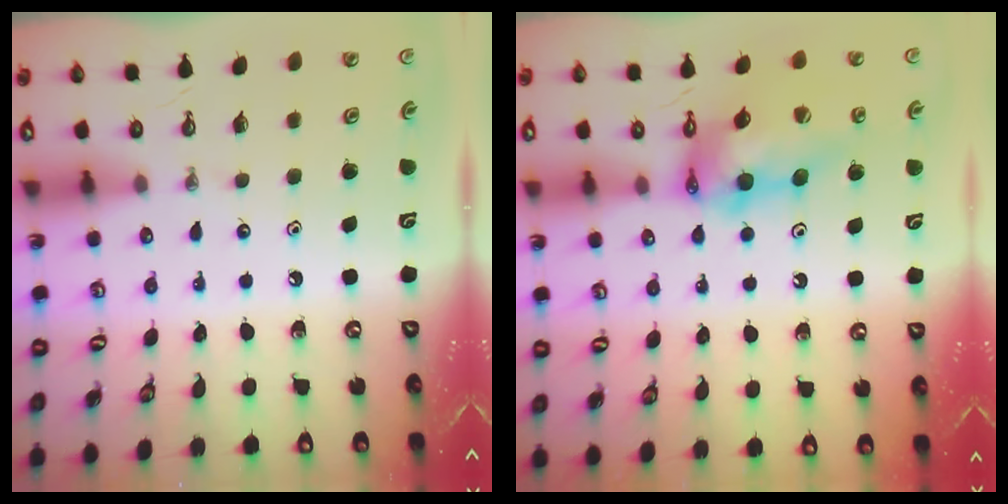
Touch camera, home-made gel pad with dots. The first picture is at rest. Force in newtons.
{"total": 14.1, "press": 14.0, "slide": 1.2}